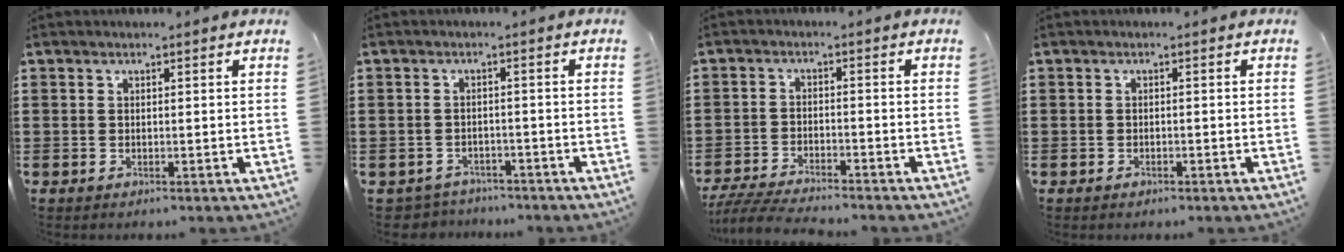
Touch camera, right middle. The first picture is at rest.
{"total": 2.5, "force": [-2.4, 0.7, -0.4], "torque": [-0.004, 0.001, -0.056]}
{"total": 4.9, "force": [-4.8, 0.4, 1.2], "torque": [-0.033, -0.005, -0.098]}
{"total": 0.8, "force": [-0.7, 0.4, 0.2], "torque": [-0.005, 0.000, -0.015]}